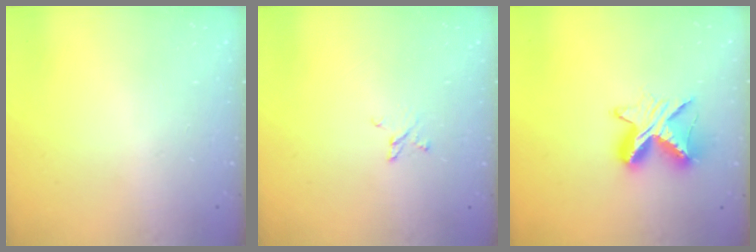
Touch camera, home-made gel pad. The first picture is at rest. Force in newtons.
{"total": 2.7, "press": 2.7, "slide": 0.4}
{"total": 10.2, "press": 10.1, "slide": 0.6}